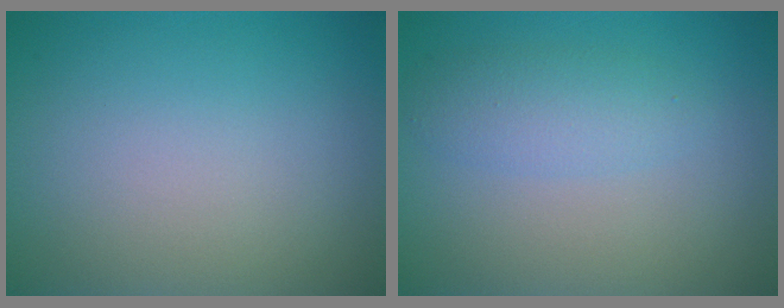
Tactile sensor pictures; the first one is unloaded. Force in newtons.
{"total": 2.4, "press": 2.4, "slide": 0.3}